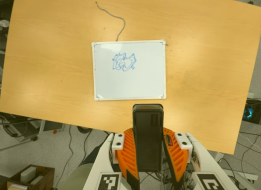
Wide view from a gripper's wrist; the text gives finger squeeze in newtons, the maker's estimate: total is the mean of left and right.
{"total": 9.0, "left": 7.1, "right": 11.0}